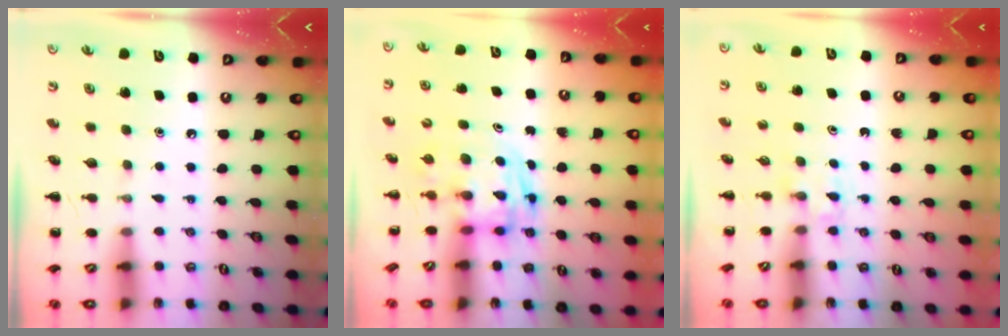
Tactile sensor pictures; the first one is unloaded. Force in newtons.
{"total": 2.8, "press": 2.7, "slide": 0.5}
{"total": 1.4, "press": 1.2, "slide": 0.8}